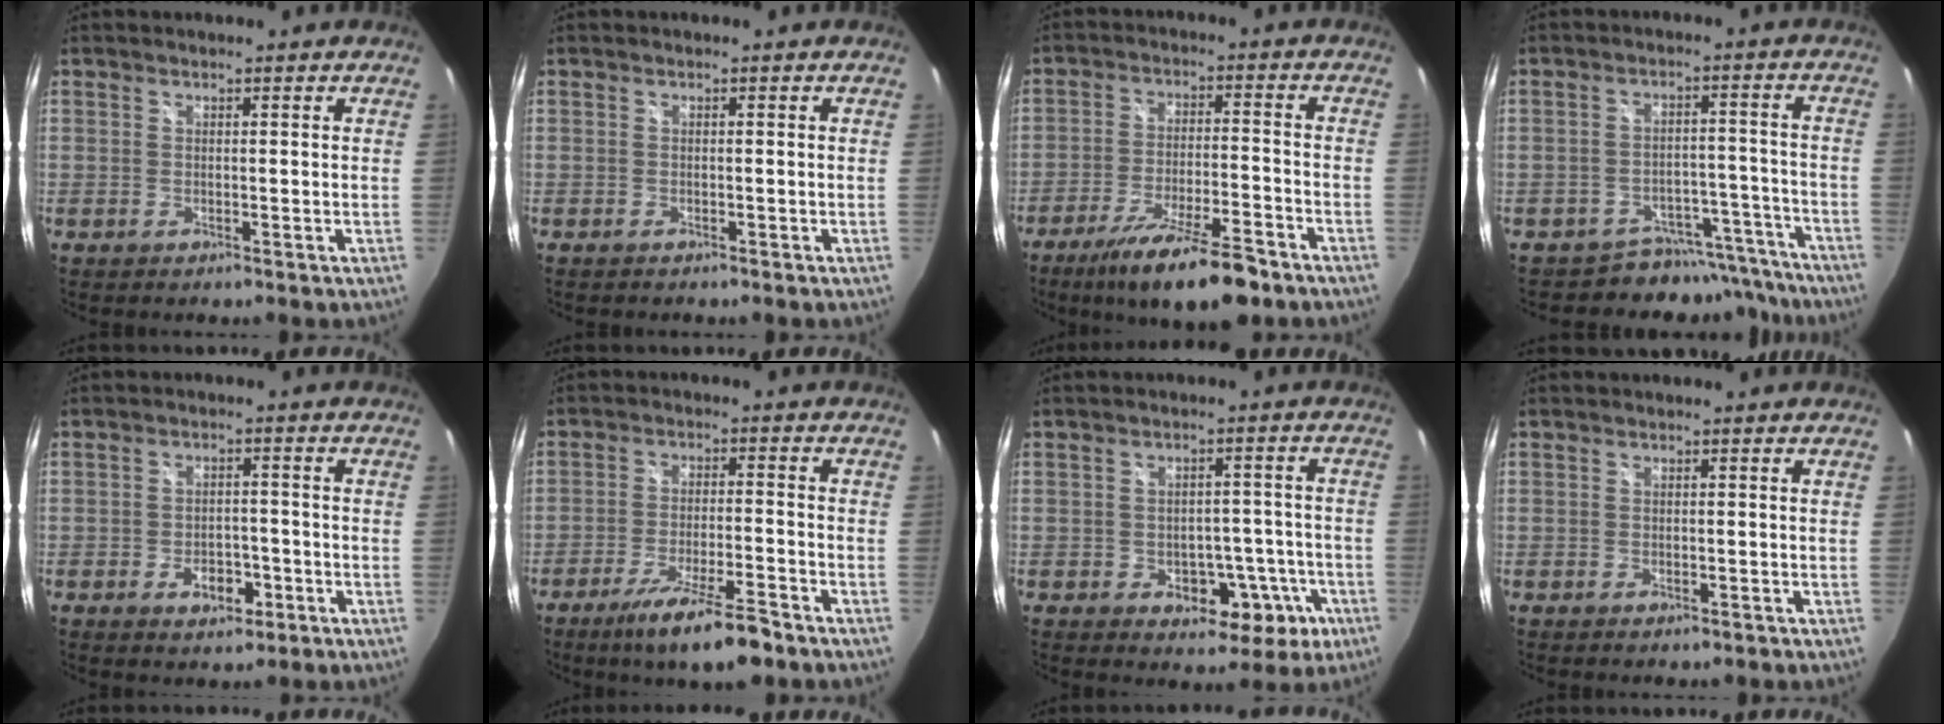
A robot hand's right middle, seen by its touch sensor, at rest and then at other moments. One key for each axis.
{"total": 0.8, "fx": -0.7, "fy": 0.4, "fz": 0.2, "tx": -0.008, "ty": -0.002, "tz": -0.012}
{"total": 15.0, "fx": -11.2, "fy": 3.2, "fz": 9.5, "tx": -0.183, "ty": -0.026, "tz": -0.181}
{"total": 9.9, "fx": -9.0, "fy": 4.1, "fz": 0.6, "tx": -0.002, "ty": 0.035, "tz": -0.115}
{"total": 5.1, "fx": -2.5, "fy": 3.2, "fz": 3.1, "tx": -0.057, "ty": 0.002, "tz": -0.032}
{"total": 11.7, "fx": -8.5, "fy": 1.8, "fz": 7.8, "tx": -0.156, "ty": -0.027, "tz": -0.142}
{"total": 9.5, "fx": -4.2, "fy": 6.7, "fz": 5.3, "tx": -0.075, "ty": 0.018, "tz": -0.039}
{"total": 1.5, "fx": -1.1, "fy": 0.7, "fz": 0.7, "tx": -0.013, "ty": -0.005, "tz": -0.017}